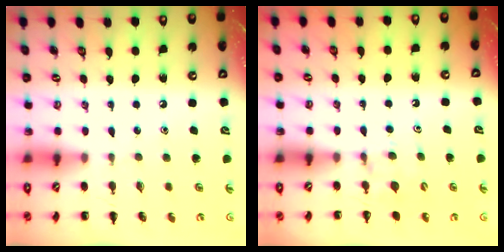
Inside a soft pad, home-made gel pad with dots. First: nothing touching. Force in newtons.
{"total": 5.2, "press": 5.0, "slide": 1.5}